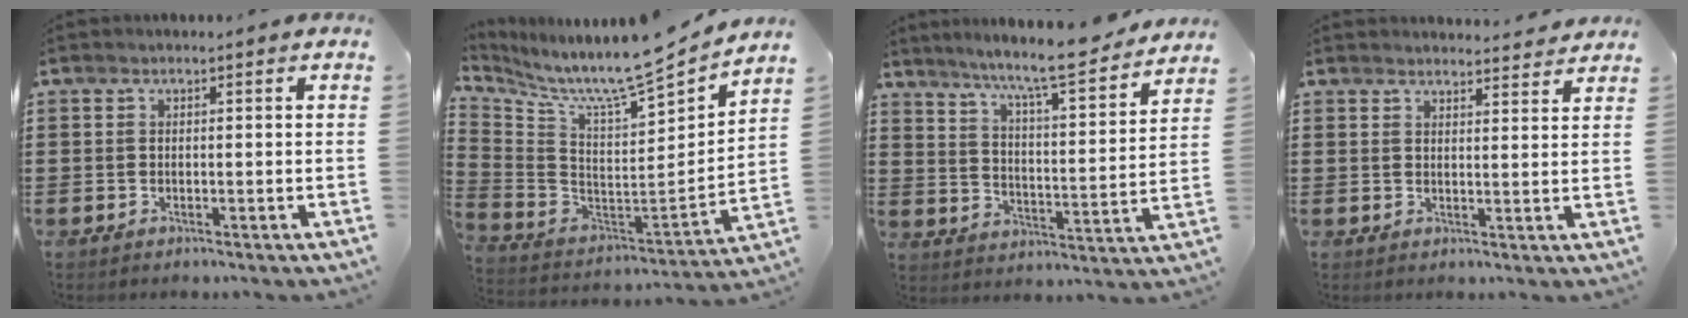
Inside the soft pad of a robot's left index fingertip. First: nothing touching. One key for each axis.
{"total": 8.9, "fx": 7.9, "fy": 0.1, "fz": 4.1, "tx": -0.099, "ty": -0.081, "tz": 0.121}
{"total": 8.1, "fx": 7.3, "fy": -0.5, "fz": 3.6, "tx": -0.081, "ty": -0.057, "tz": 0.113}
{"total": 3.0, "fx": 3.0, "fy": 0.1, "fz": 0.3, "tx": -0.006, "ty": -0.013, "tz": 0.054}